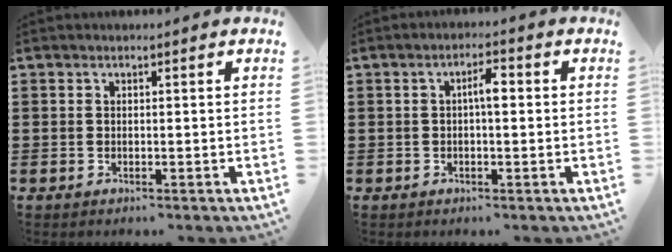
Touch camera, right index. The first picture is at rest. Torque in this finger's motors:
{"motor_torque": [0.77, -0.31, 0.11, 0.07]}